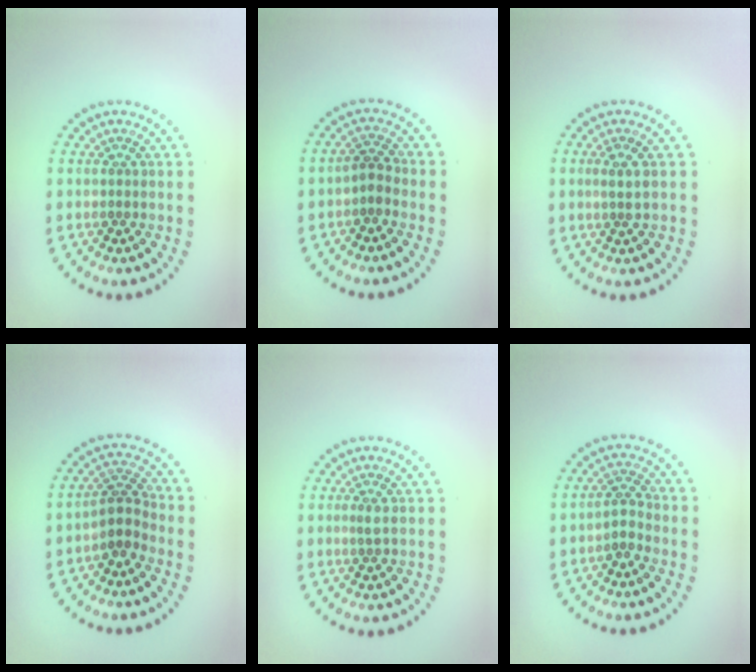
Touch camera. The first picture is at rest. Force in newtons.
{"total": 1.6, "press": 1.3, "slide": 0.9}
{"total": 1.5, "press": 1.3, "slide": 0.8}
{"total": 2.5, "press": 2.0, "slide": 1.6}
{"total": 0.9, "press": 0.6, "slide": 0.6}
{"total": 1.7, "press": 1.3, "slide": 1.1}